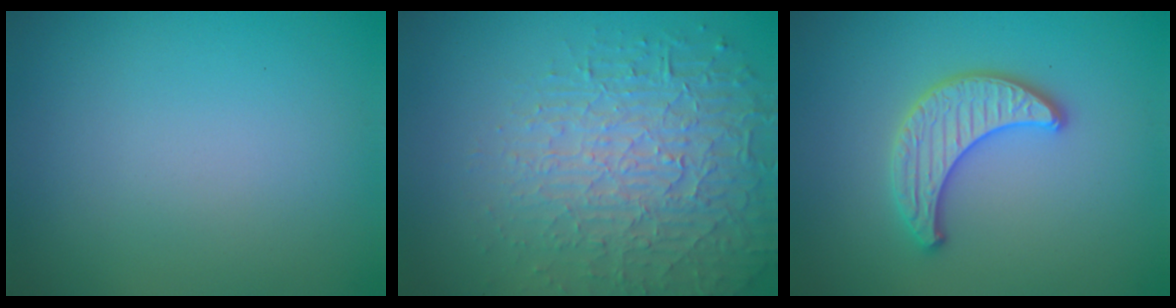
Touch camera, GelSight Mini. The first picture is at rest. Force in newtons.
{"total": 6.4, "press": 5.0, "slide": 4.0}
{"total": 3.3, "press": 3.2, "slide": 0.4}